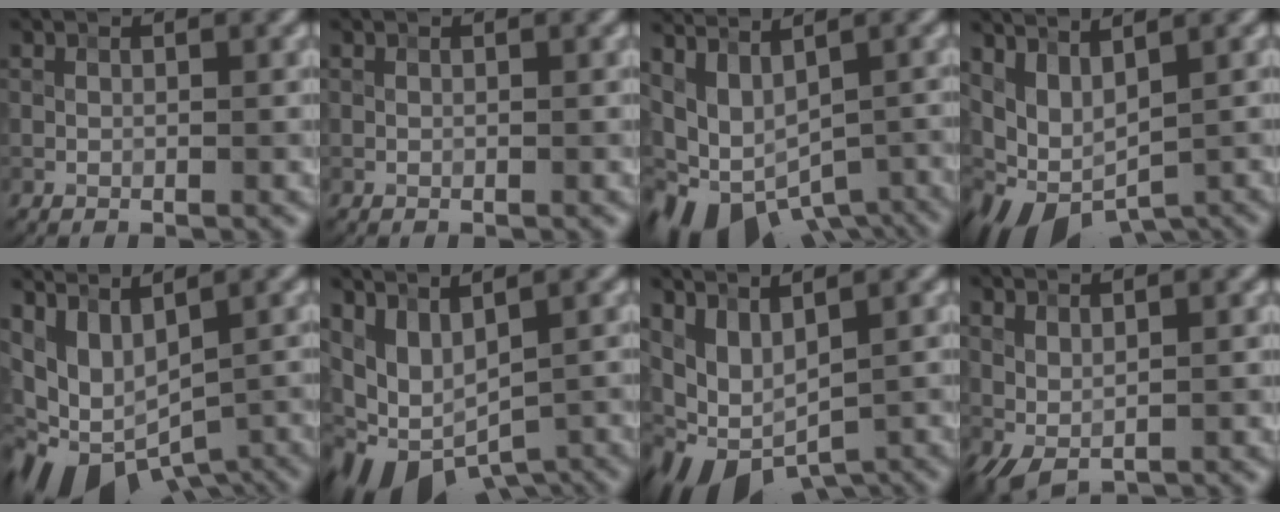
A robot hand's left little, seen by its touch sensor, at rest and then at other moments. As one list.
[{"total": 0.0}, {"total": 7.8, "force": [-3.6, 4.1, 5.6], "torque": [-0.090, -0.013, -0.041]}, {"total": 5.4, "force": [-0.7, 3.0, 4.4], "torque": [-0.092, -0.012, -0.005]}, {"total": 7.4, "force": [-1.9, 4.1, 5.9], "torque": [-0.095, -0.012, -0.017]}, {"total": 6.3, "force": [-1.9, 3.3, 5.0], "torque": [-0.088, -0.014, -0.022]}, {"total": 5.9, "force": [-1.1, 3.3, 4.7], "torque": [-0.091, -0.014, -0.011]}, {"total": 1.5, "force": [1.0, 0.6, 0.9], "torque": [-0.025, -0.002, 0.026]}]